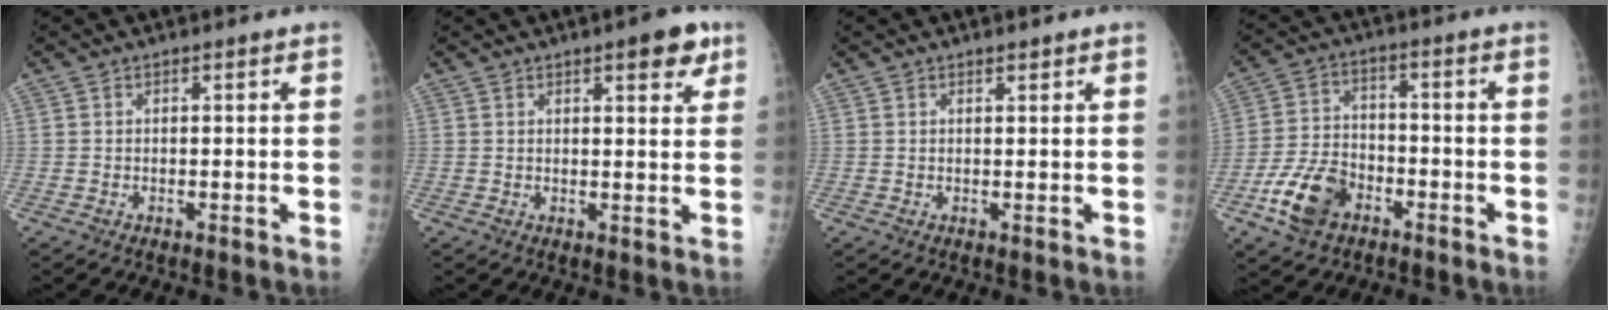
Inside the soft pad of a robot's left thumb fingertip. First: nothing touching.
{"total": 5.5, "force": [3.1, 1.9, 4.2], "torque": [-0.037, -0.011, 0.034]}
{"total": 0.8, "force": [0.6, 0.2, 0.4], "torque": [-0.005, -0.005, 0.011]}
{"total": 10.3, "force": [-5.2, 6.7, 5.9], "torque": [-0.104, 0.023, -0.097]}